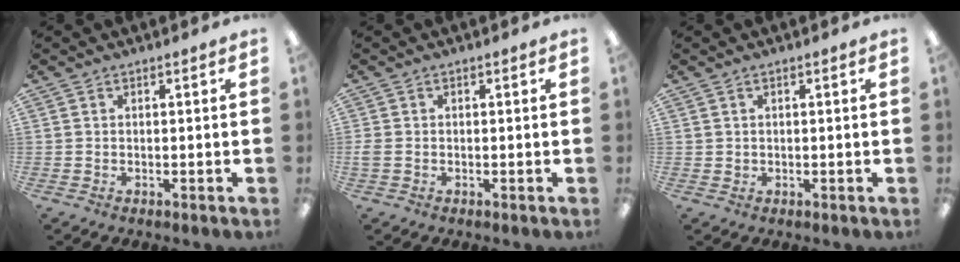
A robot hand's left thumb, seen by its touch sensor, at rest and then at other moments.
{"total": 1.4, "force": [-0.3, 1.0, 0.9], "torque": [-0.016, 0.004, -0.006]}
{"total": 0.9, "force": [0.4, 0.8, 0.2], "torque": [-0.006, 0.005, 0.006]}